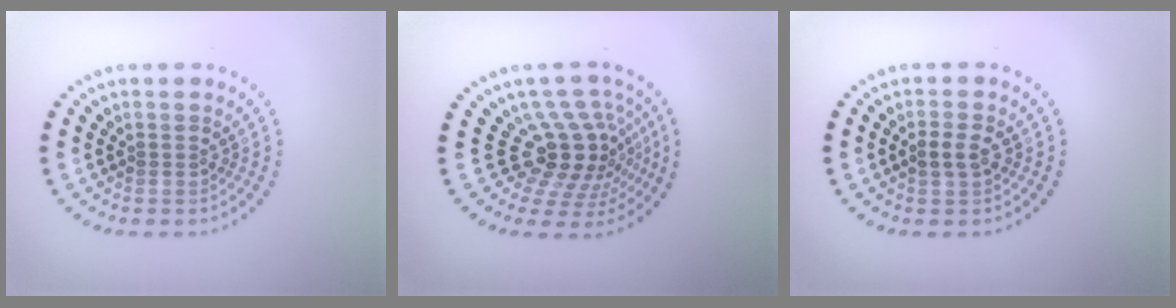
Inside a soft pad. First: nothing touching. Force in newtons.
{"total": 5.1, "press": 3.6, "slide": 3.6}
{"total": 1.9, "press": 1.9, "slide": 0.1}